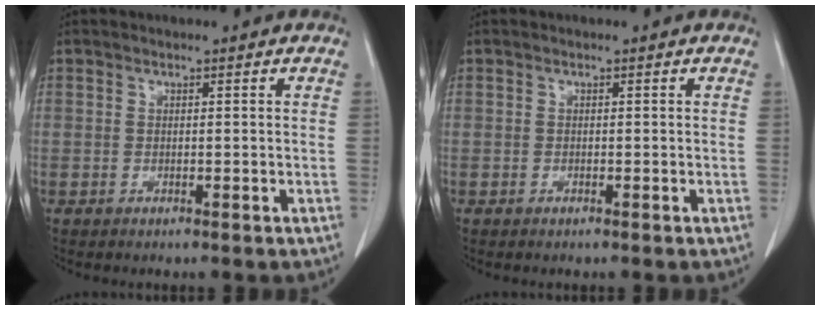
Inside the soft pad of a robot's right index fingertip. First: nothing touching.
{"total": 0.0}